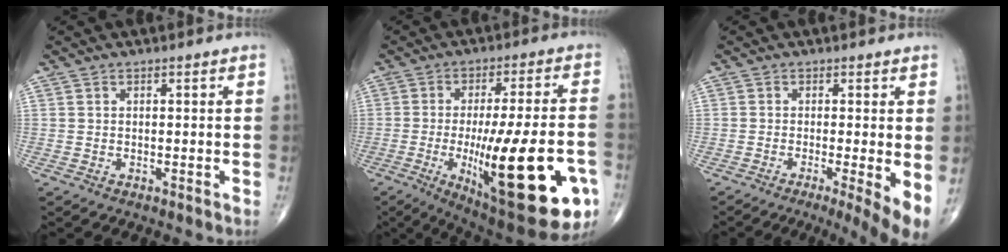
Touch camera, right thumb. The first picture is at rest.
{"total": 27.4, "force": [-7.4, 7.8, 25.2], "torque": [-0.361, -0.005, -0.088]}
{"total": 6.7, "force": [-1.8, 0.9, 6.3], "torque": [-0.101, -0.019, -0.034]}